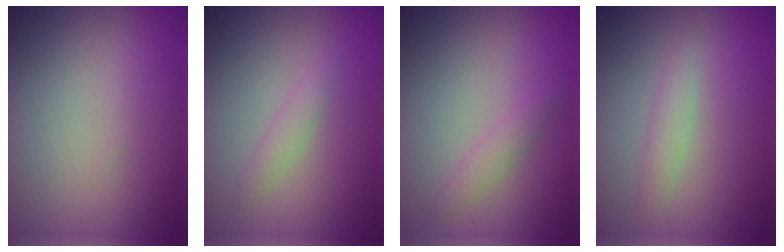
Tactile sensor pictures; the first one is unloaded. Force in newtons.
{"total": 1.3, "press": 1.3, "slide": 0.0}
{"total": 1.5, "press": 1.5, "slide": 0.1}
{"total": 1.7, "press": 1.7, "slide": 0.1}